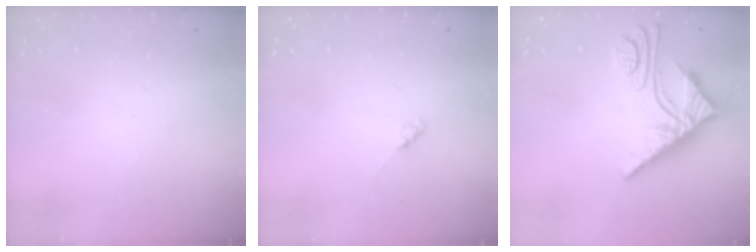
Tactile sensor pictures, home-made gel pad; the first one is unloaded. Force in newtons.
{"total": 2.0, "press": 1.9, "slide": 0.5}
{"total": 9.7, "press": 9.7, "slide": 0.9}